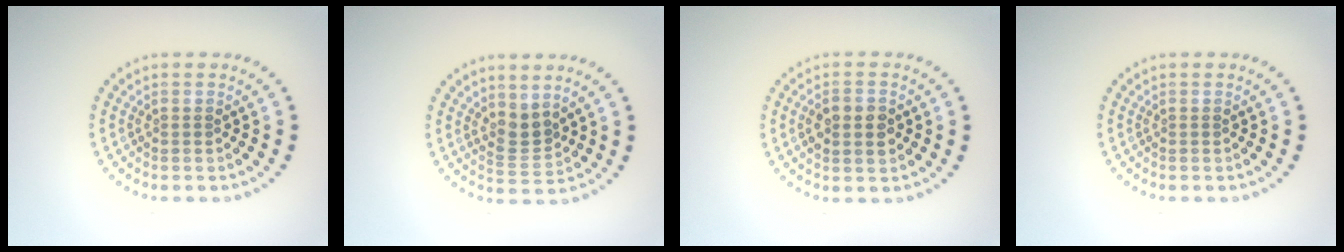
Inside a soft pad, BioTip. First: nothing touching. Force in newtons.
{"total": 2.3, "press": 1.6, "slide": 1.6}
{"total": 3.0, "press": 3.0, "slide": 0.1}
{"total": 0.0}